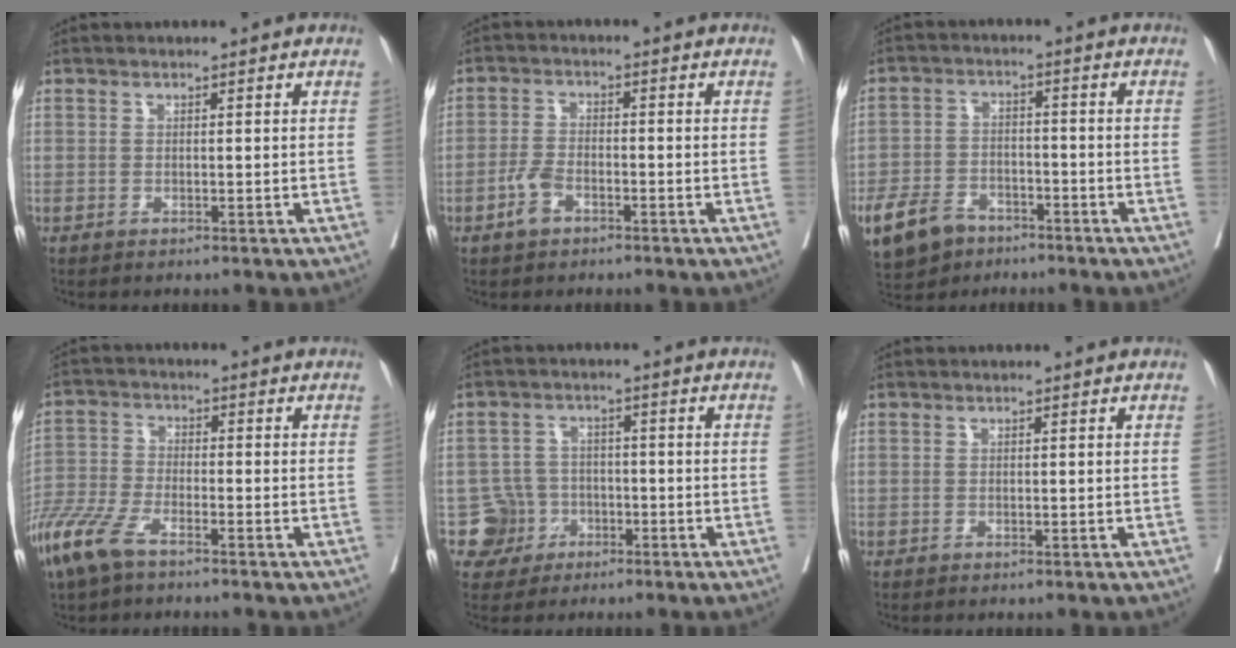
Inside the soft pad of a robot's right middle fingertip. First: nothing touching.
{"total": 3.7, "force": [-2.2, 1.8, 2.5], "torque": [-0.053, 0.002, -0.042]}
{"total": 9.6, "force": [-6.2, 6.0, 4.1], "torque": [-0.088, 0.000, -0.106]}
{"total": 8.4, "force": [-5.9, 2.4, 5.4], "torque": [-0.130, -0.018, -0.122]}
{"total": 4.9, "force": [-2.0, 4.5, -0.3], "torque": [0.014, 0.015, -0.034]}
{"total": 0.0}